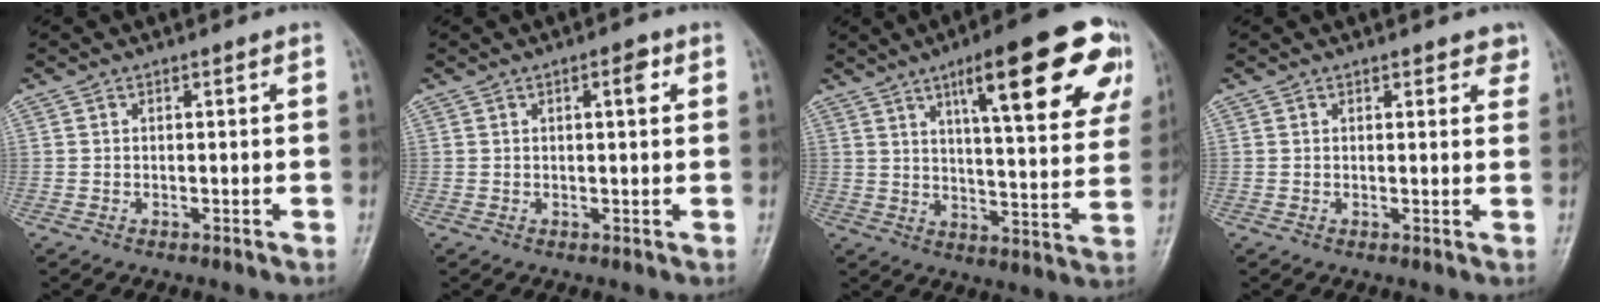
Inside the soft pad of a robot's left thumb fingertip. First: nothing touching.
{"total": 2.7, "force": [1.0, 0.9, 2.3], "torque": [-0.031, 0.000, 0.012]}
{"total": 23.1, "force": [11.5, 5.5, 19.3], "torque": [-0.238, -0.023, 0.161]}
{"total": 2.8, "force": [1.9, 1.3, 1.5], "torque": [0.006, -0.008, 0.019]}